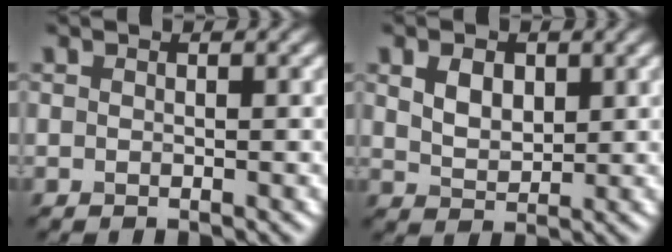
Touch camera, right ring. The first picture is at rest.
{"total": 2.8, "force": [1.1, 1.8, 1.8], "torque": [-0.037, -0.001, 0.024]}